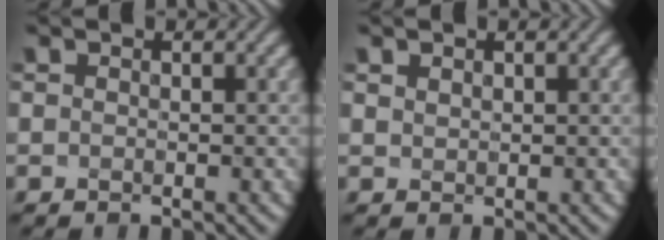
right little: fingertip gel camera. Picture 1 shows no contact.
{"total": 2.1, "force": [1.2, 1.5, 1.0], "torque": [-0.024, 0.015, 0.013]}